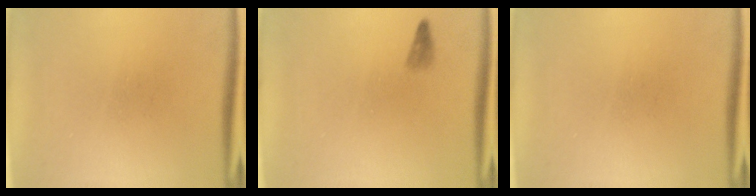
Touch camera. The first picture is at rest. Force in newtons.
{"total": 0.9}
{"total": 0.0}